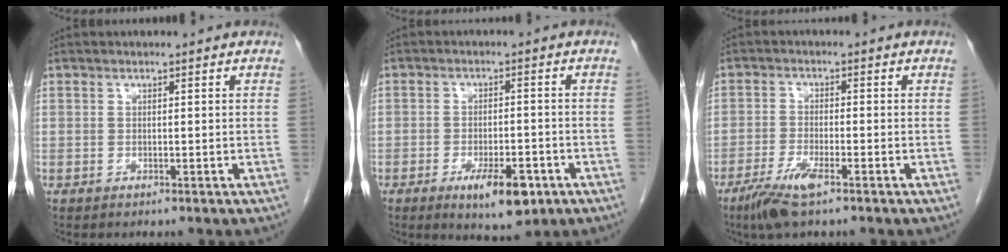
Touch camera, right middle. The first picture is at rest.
{"total": 7.4, "force": [-3.8, 2.4, 5.9], "torque": [-0.095, -0.009, -0.050]}
{"total": 5.7, "force": [-3.7, 0.7, 4.3], "torque": [-0.093, -0.011, -0.068]}